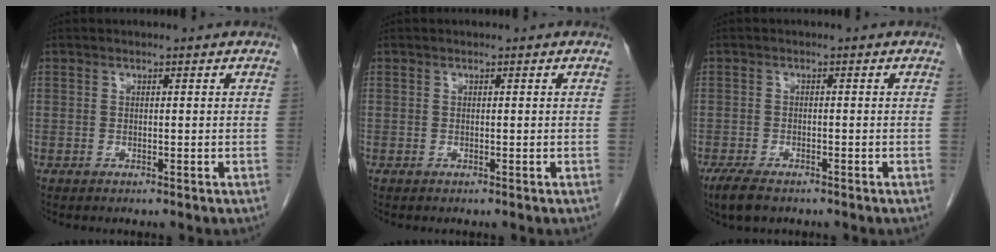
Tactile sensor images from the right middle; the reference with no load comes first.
{"total": 0.0}
{"total": 4.4, "force": [-3.2, 1.5, 2.6], "torque": [-0.055, -0.010, -0.052]}